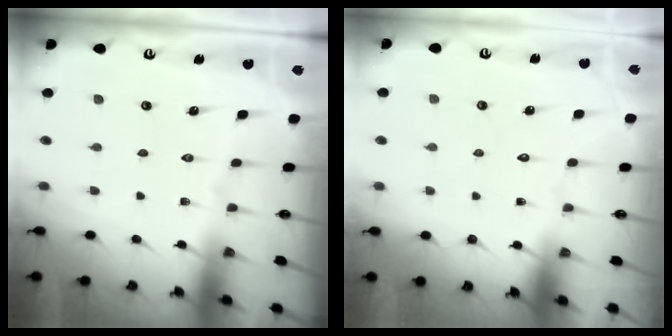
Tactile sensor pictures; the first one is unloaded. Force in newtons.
{"total": 1.5, "press": 1.5, "slide": 0.0}